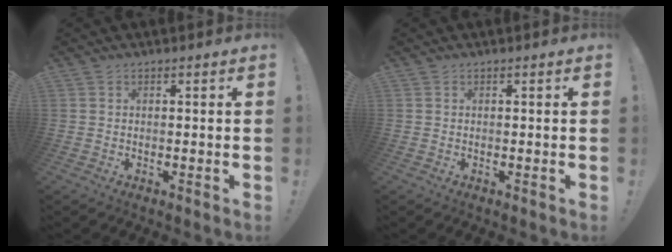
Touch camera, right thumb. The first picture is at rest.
{"total": 0.0}